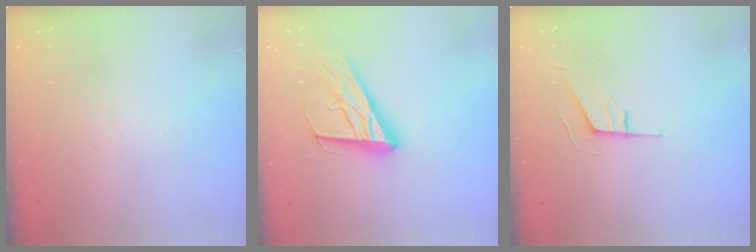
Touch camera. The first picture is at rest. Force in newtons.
{"total": 20.1, "press": 19.8, "slide": 3.8}
{"total": 6.4, "press": 5.9, "slide": 2.5}